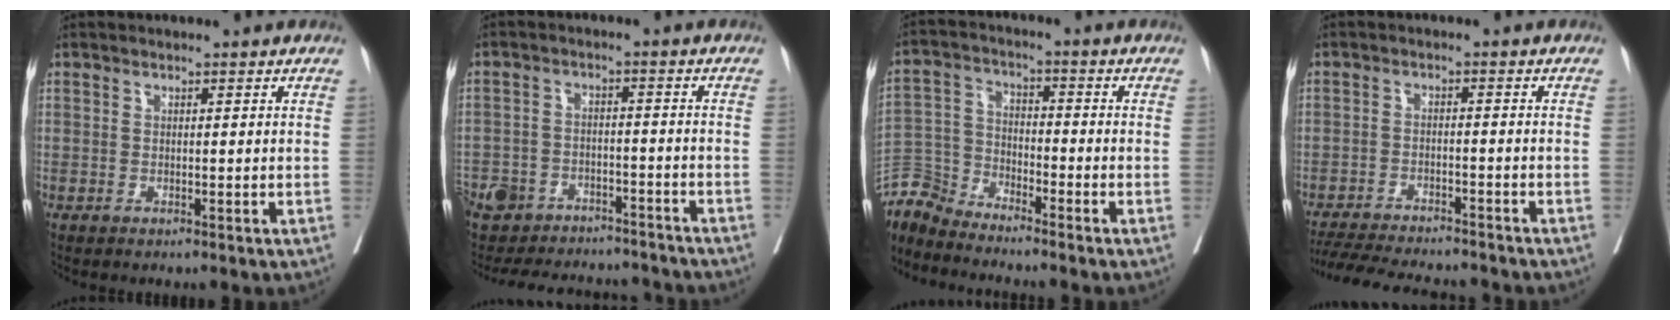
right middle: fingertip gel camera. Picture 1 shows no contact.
{"total": 16.9, "force": [-15.2, 6.0, 4.3], "torque": [-0.097, 0.013, -0.203]}
{"total": 6.6, "force": [-6.6, 0.3, -0.4], "torque": [0.002, 0.005, -0.135]}
{"total": 14.1, "force": [-13.0, 2.1, 5.1], "torque": [-0.097, -0.011, -0.188]}